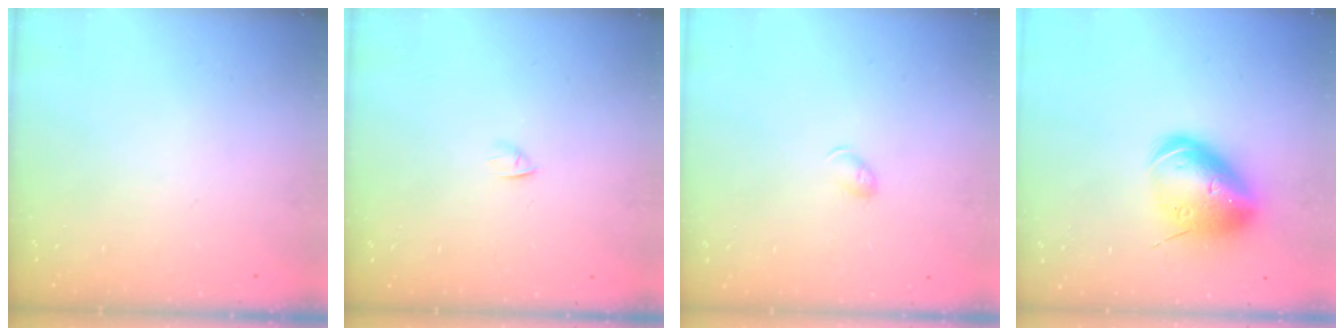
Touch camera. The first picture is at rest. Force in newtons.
{"total": 2.4, "press": 2.3, "slide": 0.7}
{"total": 3.8, "press": 3.8, "slide": 0.5}
{"total": 15.6, "press": 15.4, "slide": 2.6}